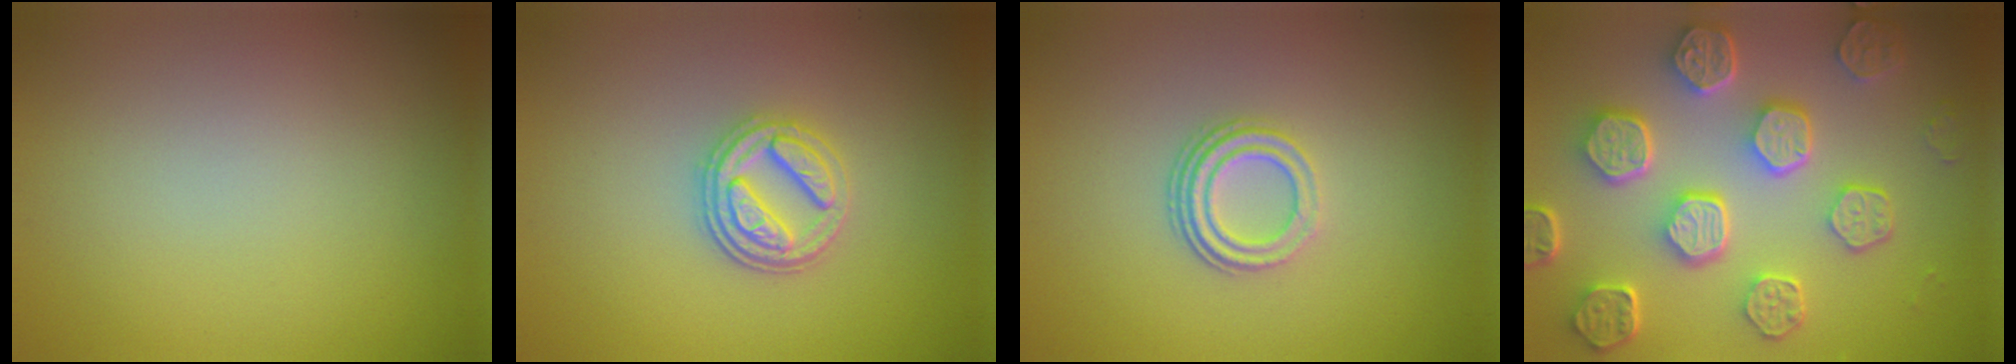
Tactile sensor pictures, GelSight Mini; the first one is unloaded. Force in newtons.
{"total": 3.5, "press": 3.0, "slide": 1.8}
{"total": 3.2, "press": 2.2, "slide": 2.3}
{"total": 8.1, "press": 6.2, "slide": 5.3}